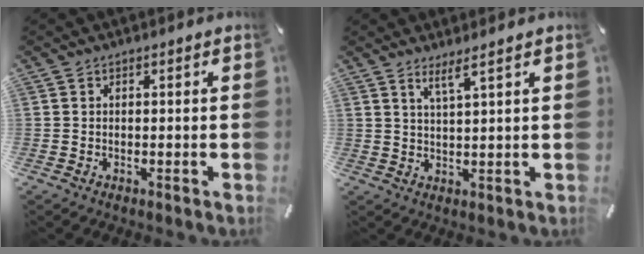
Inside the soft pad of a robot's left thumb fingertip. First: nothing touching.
{"total": 3.5, "force": [2.9, -0.2, 2.1], "torque": [-0.048, -0.010, 0.050]}